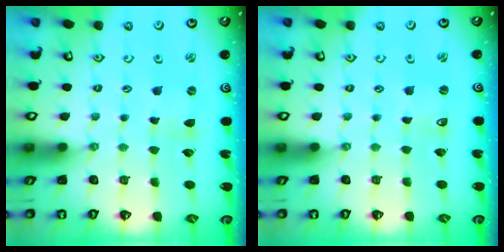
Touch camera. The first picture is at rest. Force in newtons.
{"total": 0.7, "press": 0.7, "slide": 0.0}